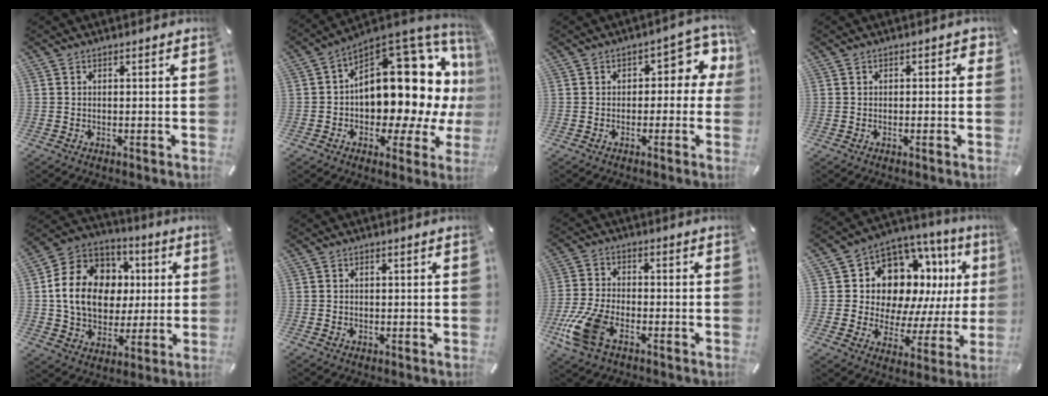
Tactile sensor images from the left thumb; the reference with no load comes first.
{"total": 23.0, "force": [5.2, 12.7, 18.4], "torque": [-0.231, -0.065, 0.091]}
{"total": 7.9, "force": [1.4, 4.9, 6.1], "torque": [-0.069, -0.008, 0.018]}
{"total": 1.3, "force": [-0.1, 1.0, 0.9], "torque": [-0.008, 0.004, -0.005]}
{"total": 17.0, "force": [1.2, 14.5, 8.6], "torque": [-0.174, 0.009, 0.031]}
{"total": 1.0, "force": [0.2, 0.8, 0.5], "torque": [-0.005, 0.001, 0.001]}
{"total": 10.8, "force": [-4.9, 5.8, 7.7], "torque": [-0.172, 0.005, -0.089]}
{"total": 13.7, "force": [6.3, 10.7, 5.9], "torque": [-0.102, -0.064, 0.129]}